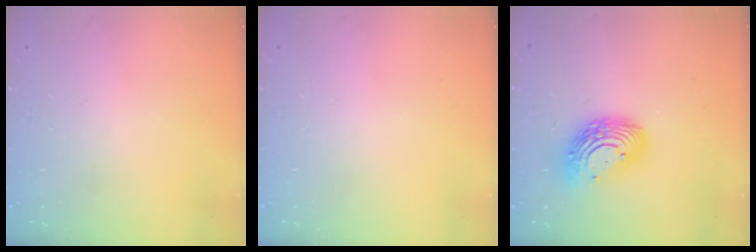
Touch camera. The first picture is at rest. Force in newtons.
{"total": 0.0}
{"total": 15.3, "press": 15.3, "slide": 1.2}